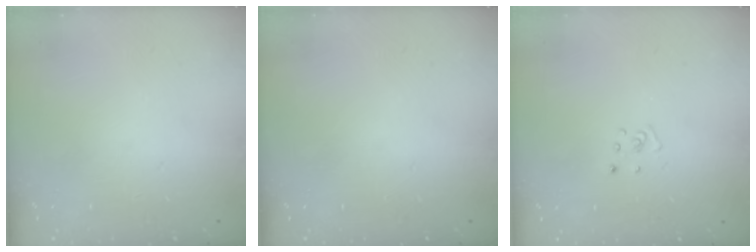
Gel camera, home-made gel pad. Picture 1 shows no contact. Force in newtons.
{"total": 0.0}
{"total": 2.2, "press": 2.2, "slide": 0.2}